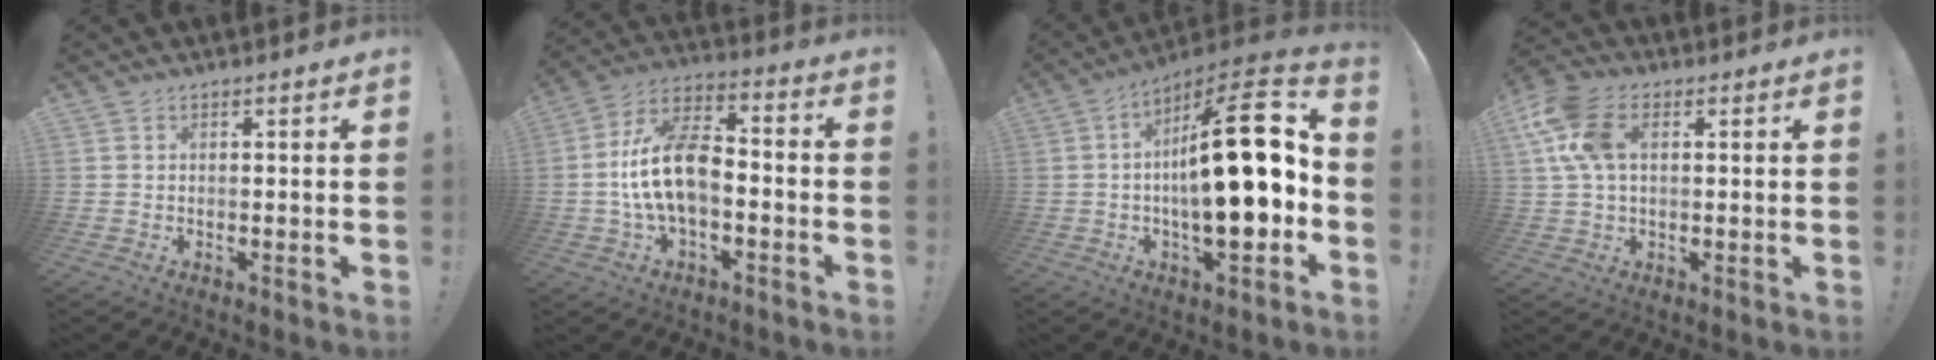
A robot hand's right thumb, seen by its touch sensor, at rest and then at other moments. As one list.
[{"total": 15.3, "force": [-2.2, 8.4, 12.5], "torque": [-0.240, 0.018, -0.034]}, {"total": 23.1, "force": [-0.4, 6.6, 22.2], "torque": [-0.331, -0.011, -0.013]}, {"total": 11.8, "force": [3.3, 7.2, 8.8], "torque": [-0.185, 0.007, 0.065]}]